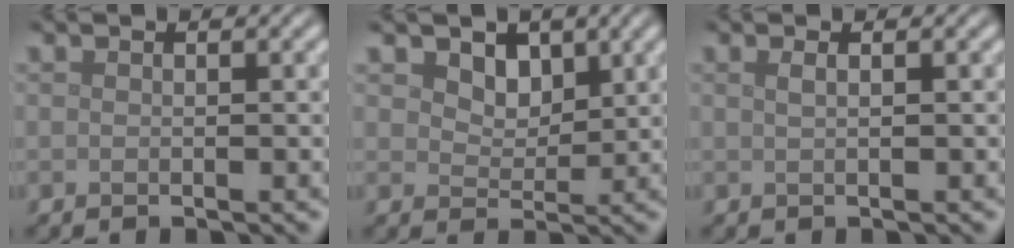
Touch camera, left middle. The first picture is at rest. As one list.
[{"total": 2.4, "force": [1.4, 1.6, 1.1], "torque": [-0.029, -0.012, 0.024]}, {"total": 1.0, "force": [0.4, 0.4, 0.8], "torque": [-0.012, 0.002, 0.002]}]